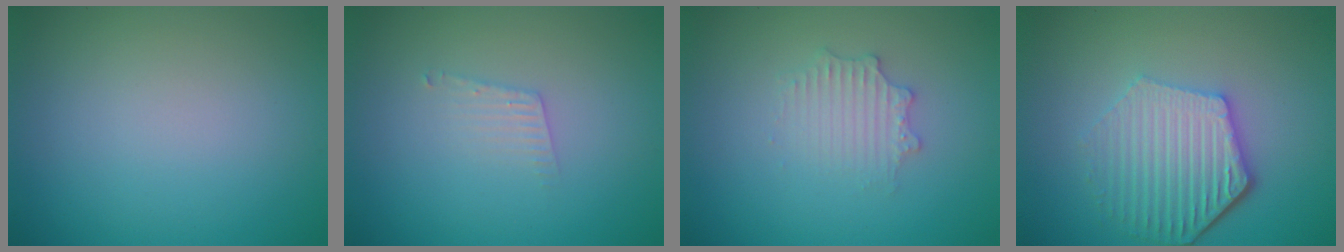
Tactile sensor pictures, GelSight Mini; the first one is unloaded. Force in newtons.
{"total": 1.3, "press": 1.3, "slide": 0.1}
{"total": 2.2, "press": 2.2, "slide": 0.4}
{"total": 5.8, "press": 4.3, "slide": 3.8}